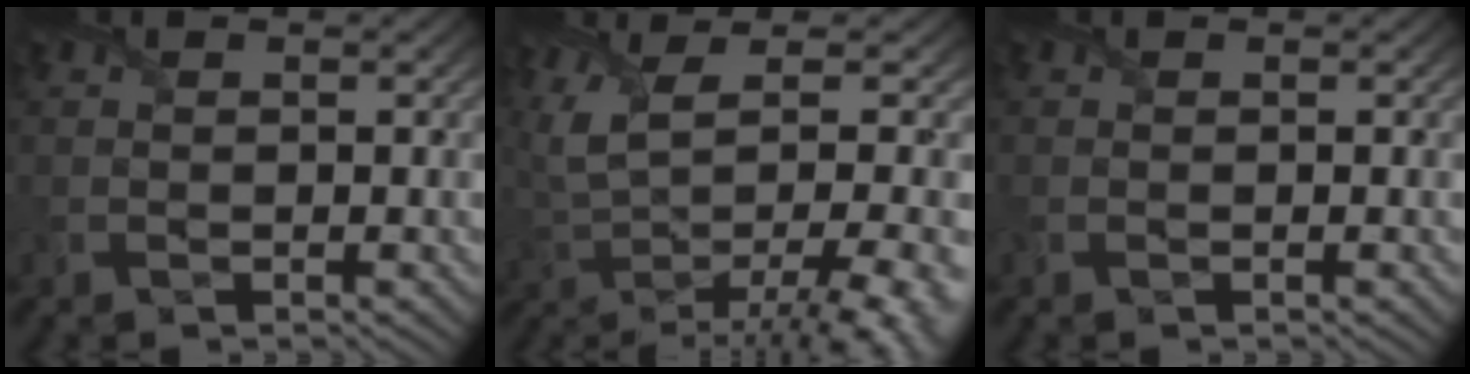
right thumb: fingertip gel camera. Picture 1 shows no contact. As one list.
[{"total": 12.4, "force": [1.4, 3.9, 11.7], "torque": [-0.229, 0.001, 0.039]}, {"total": 0.0}]